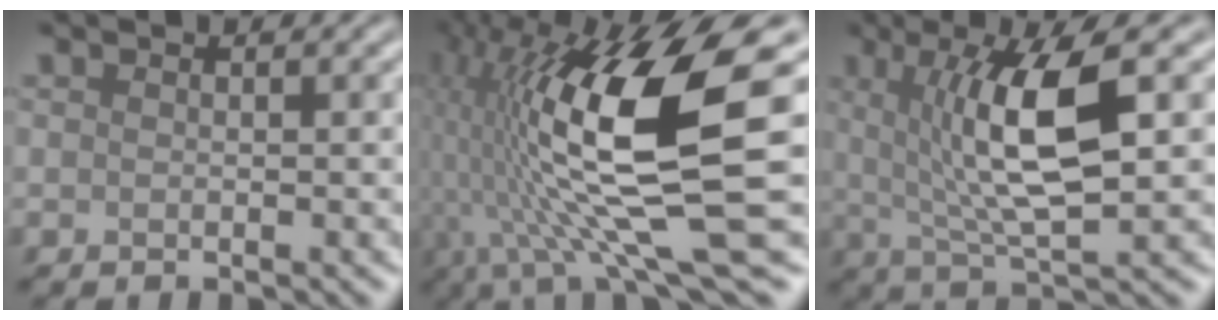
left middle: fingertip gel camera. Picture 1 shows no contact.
{"total": 15.9, "force": [1.2, 4.9, 15.0], "torque": [-0.295, -0.004, 0.025]}
{"total": 8.1, "force": [1.5, 2.0, 7.7], "torque": [-0.134, -0.005, 0.030]}